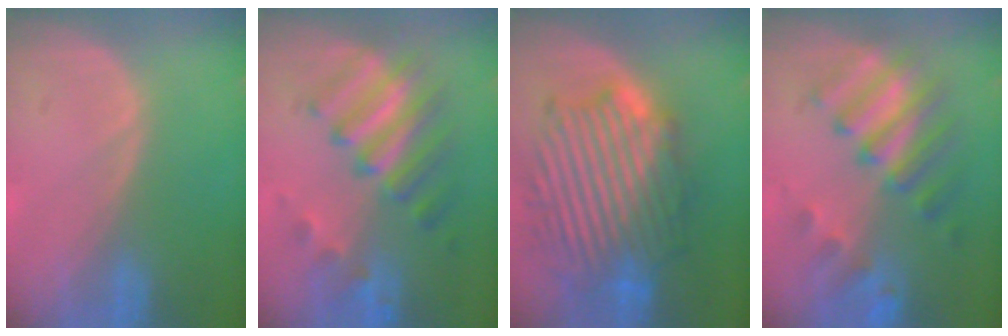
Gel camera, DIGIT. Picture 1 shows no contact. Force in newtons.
{"total": 7.7, "press": 7.7, "slide": 1.0}
{"total": 13.2, "press": 13.2, "slide": 1.0}
{"total": 8.5, "press": 7.9, "slide": 3.0}